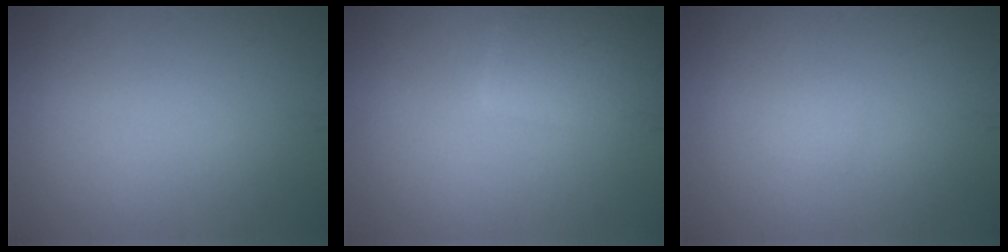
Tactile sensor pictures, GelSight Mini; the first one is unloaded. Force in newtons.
{"total": 4.6, "press": 4.6, "slide": 0.5}
{"total": 0.5, "press": 0.5, "slide": 0.1}